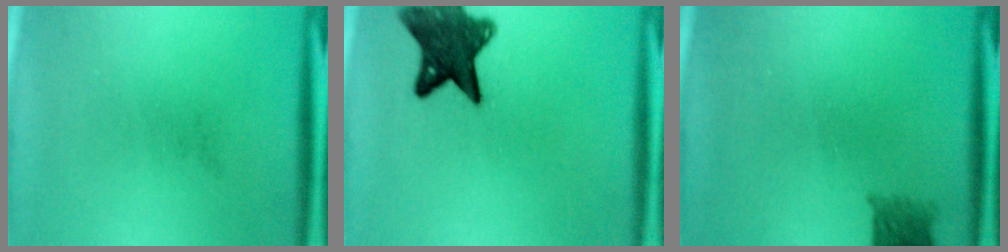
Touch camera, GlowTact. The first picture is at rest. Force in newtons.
{"total": 10.8}
{"total": 2.8}